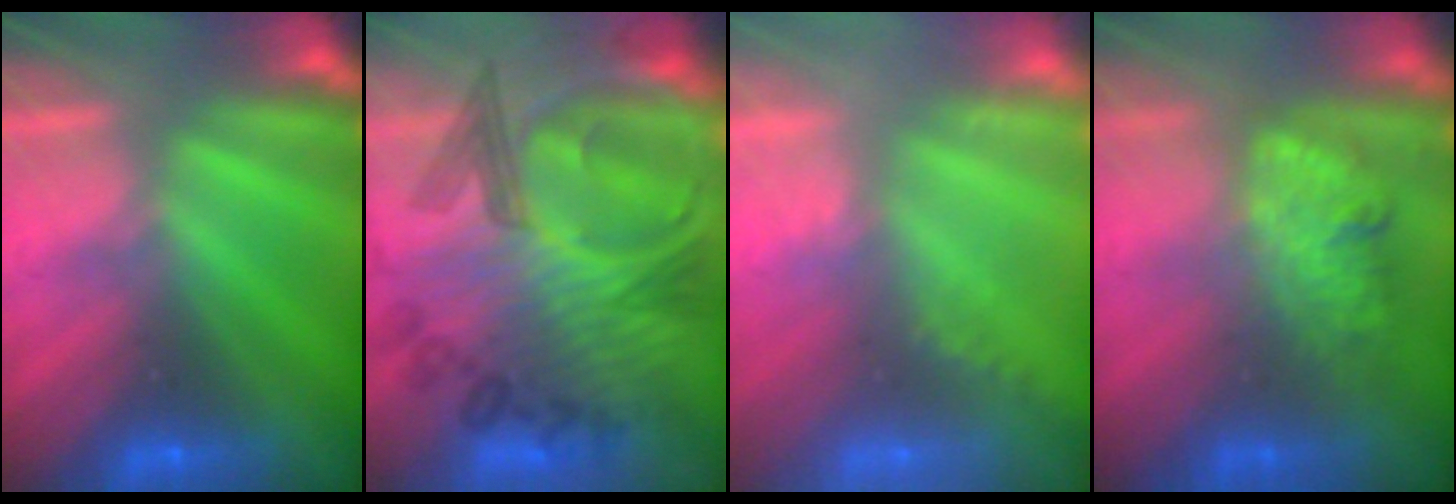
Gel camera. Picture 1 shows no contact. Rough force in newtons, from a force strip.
{"total": 6.6}
{"total": 1.1}
{"total": 3.0}